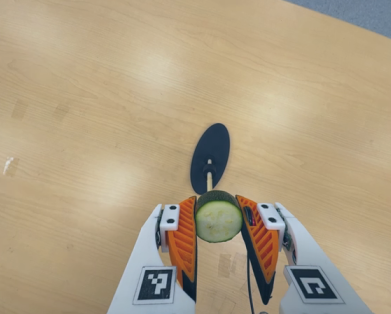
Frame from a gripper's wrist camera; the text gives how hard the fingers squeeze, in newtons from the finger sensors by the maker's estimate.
{"total": 10.5, "left": 9.6, "right": 11.3}